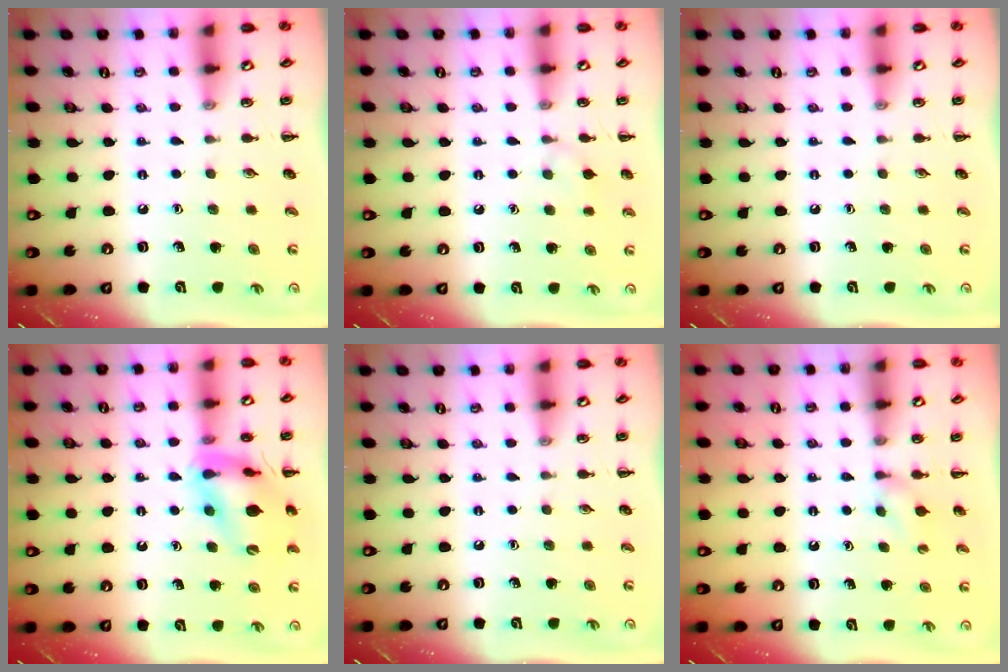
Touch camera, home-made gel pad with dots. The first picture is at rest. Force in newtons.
{"total": 6.5, "press": 6.2, "slide": 1.9}
{"total": 0.0}
{"total": 15.0, "press": 14.8, "slide": 2.4}
{"total": 0.0}
{"total": 2.9, "press": 2.7, "slide": 1.0}